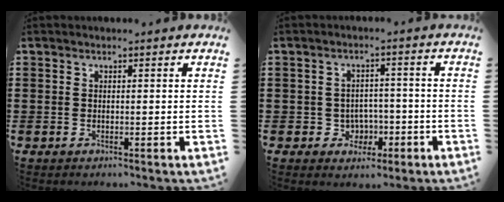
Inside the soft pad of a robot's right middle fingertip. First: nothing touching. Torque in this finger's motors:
{"motor_torque": [-0.25, -0.03, 0.03, 0.04]}